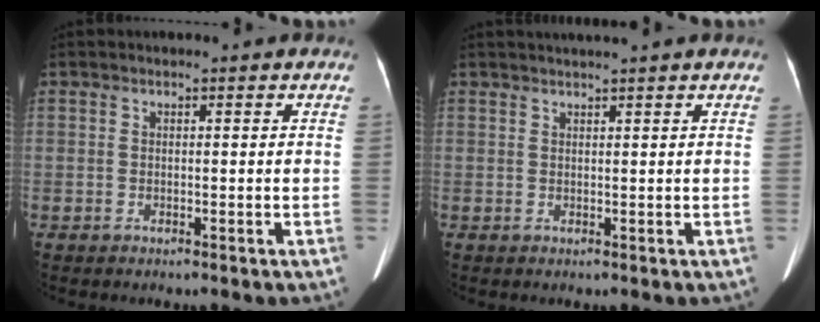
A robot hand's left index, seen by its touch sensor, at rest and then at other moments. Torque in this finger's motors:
{"motor_torque": [0.18, -0.25, 0.03, 0.01]}